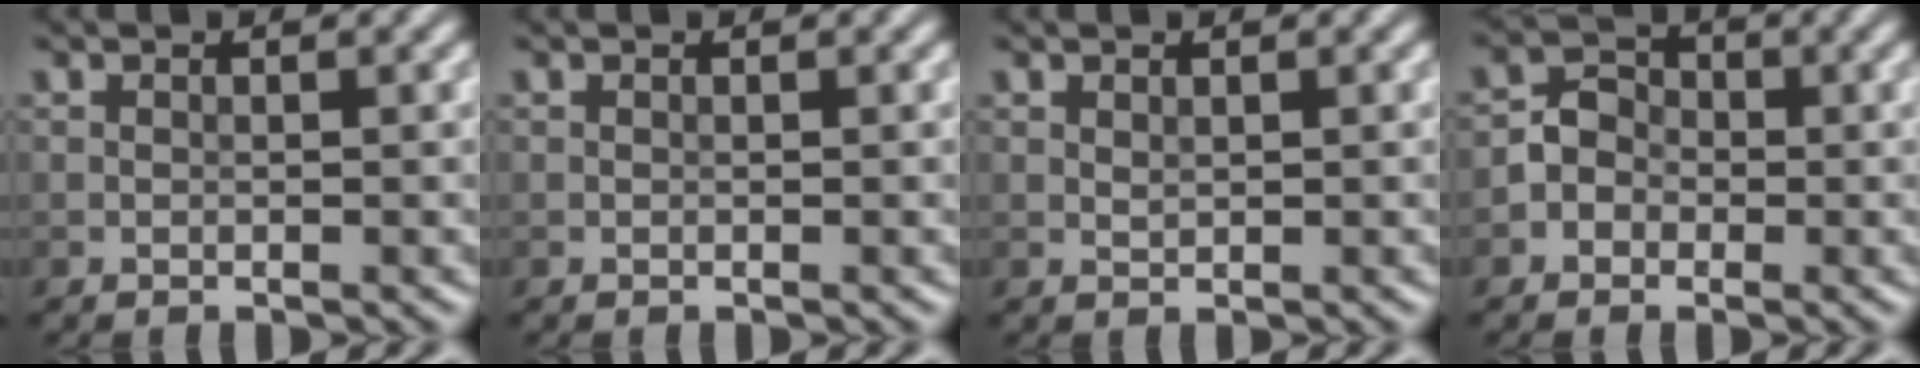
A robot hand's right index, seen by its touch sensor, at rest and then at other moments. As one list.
[{"total": 0.0}, {"total": 0.5, "force": [0.4, 0.2, 0.3], "torque": [-0.008, -0.001, 0.009]}, {"total": 2.4, "force": [-0.9, 2.1, 0.8], "torque": [0.004, 0.007, -0.026]}]